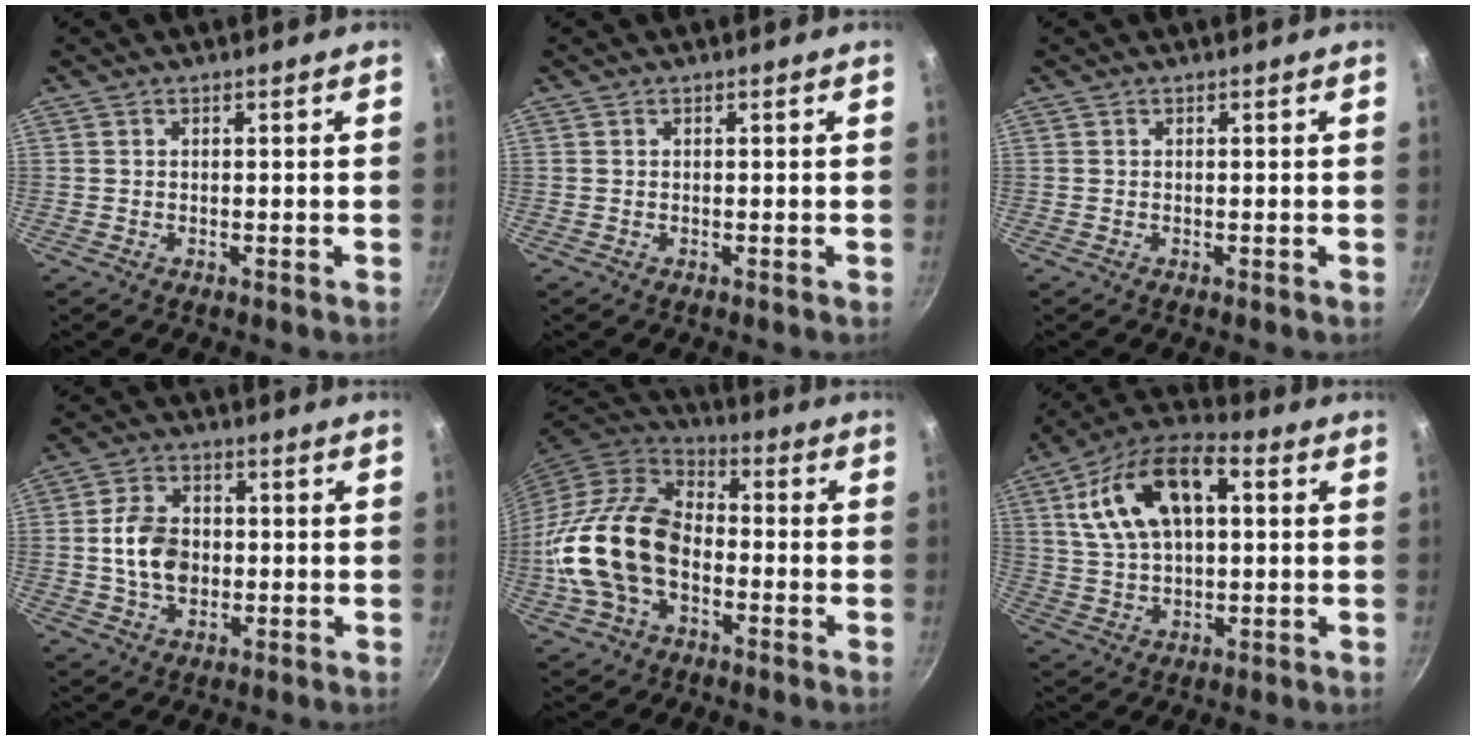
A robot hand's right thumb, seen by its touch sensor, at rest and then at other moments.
{"total": 0.0}
{"total": 0.0}
{"total": 8.9, "force": [-0.3, 6.6, 6.1], "torque": [-0.094, 0.011, -0.010]}
{"total": 19.9, "force": [-3.7, 13.3, 14.4], "torque": [-0.257, 0.037, -0.081]}
{"total": 18.0, "force": [4.5, 10.0, 14.3], "torque": [-0.246, 0.020, 0.072]}